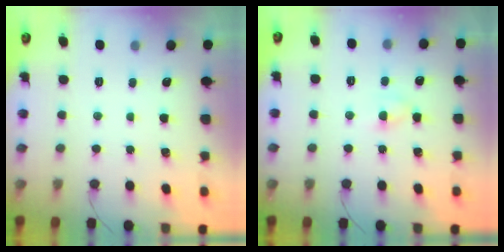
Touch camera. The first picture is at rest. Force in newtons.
{"total": 4.1, "press": 3.9, "slide": 1.1}